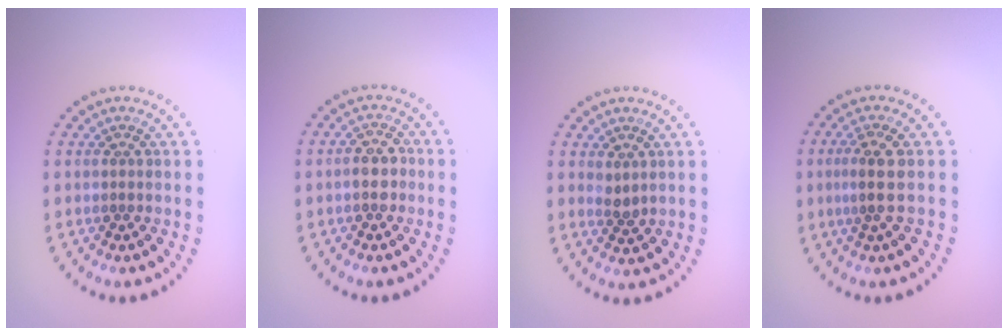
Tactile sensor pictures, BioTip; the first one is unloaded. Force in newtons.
{"total": 2.0, "press": 2.0, "slide": 0.6}
{"total": 1.2, "press": 1.0, "slide": 0.6}
{"total": 2.4, "press": 2.1, "slide": 1.3}